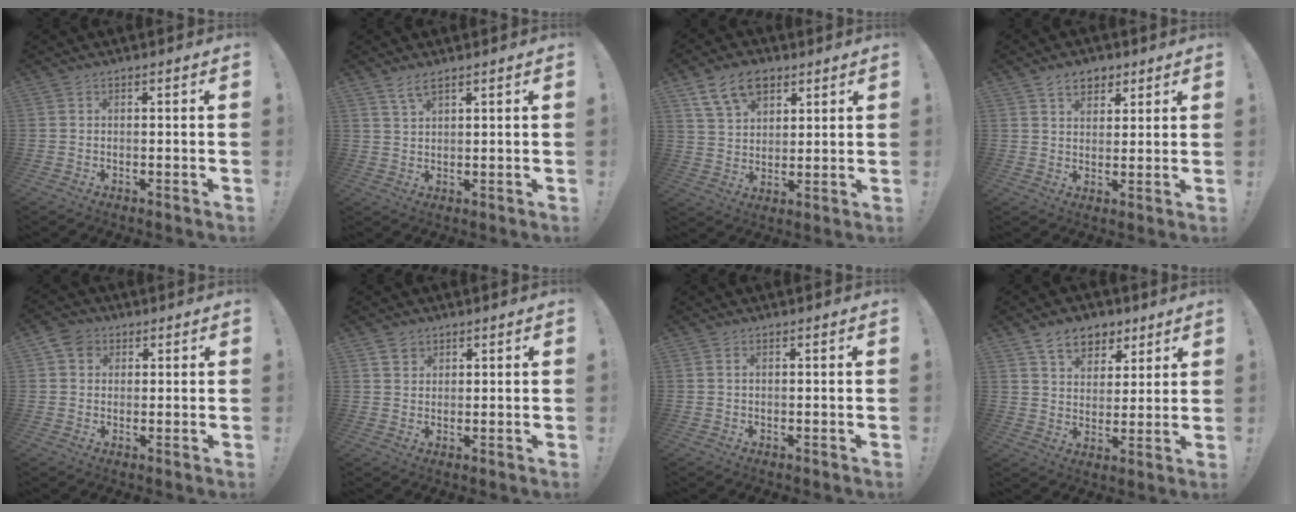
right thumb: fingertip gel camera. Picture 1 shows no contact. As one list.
[{"total": 3.6, "force": [2.6, 1.0, 2.3], "torque": [-0.047, -0.012, 0.047]}, {"total": 11.9, "force": [6.8, 7.8, 6.0], "torque": [-0.095, -0.024, 0.129]}, {"total": 6.5, "force": [3.8, 4.5, 2.7], "torque": [-0.032, -0.015, 0.070]}, {"total": 4.9, "force": [2.0, 4.1, 1.9], "torque": [-0.035, 0.000, 0.039]}, {"total": 3.1, "force": [2.2, 2.1, 0.5], "torque": [0.003, -0.012, 0.038]}, {"total": 0.7, "force": [0.2, 0.1, 0.7], "torque": [-0.018, 0.003, 0.005]}, {"total": 10.0, "force": [6.4, 6.7, 3.6], "torque": [-0.047, -0.037, 0.123]}]